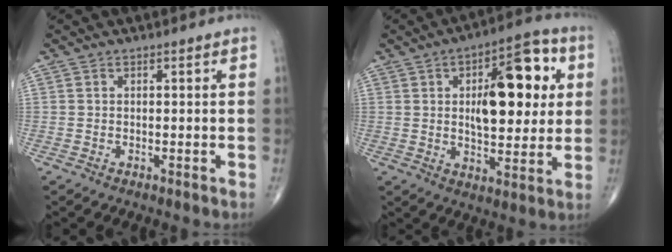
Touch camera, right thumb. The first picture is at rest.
{"total": 17.1, "force": [3.6, 8.1, 14.6], "torque": [-0.165, 0.002, 0.049]}